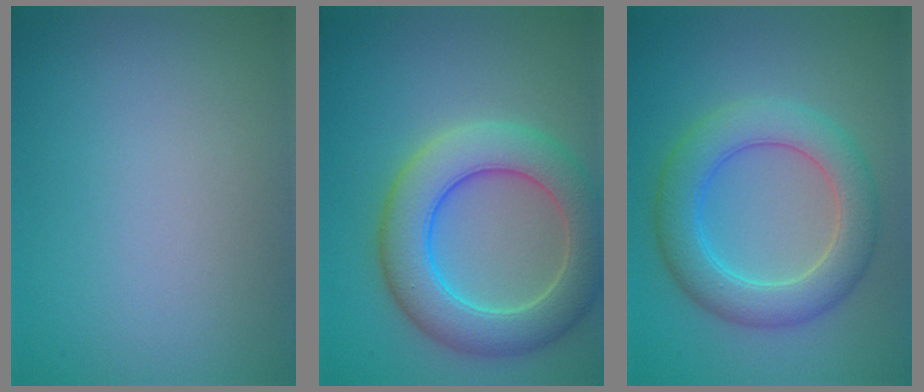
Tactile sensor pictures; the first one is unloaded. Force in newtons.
{"total": 7.5, "press": 7.5, "slide": 0.4}
{"total": 5.8, "press": 5.8, "slide": 0.3}